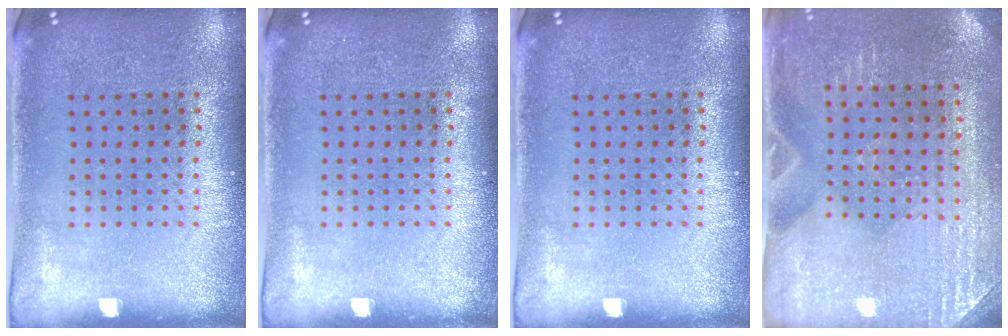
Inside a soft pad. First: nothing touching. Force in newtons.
{"total": 0.0}
{"total": 0.0}
{"total": 3.0, "press": 2.9, "slide": 0.7}